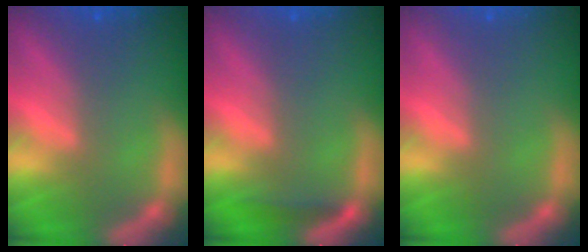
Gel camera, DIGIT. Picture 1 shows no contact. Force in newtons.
{"total": 1.4}
{"total": 0.0}